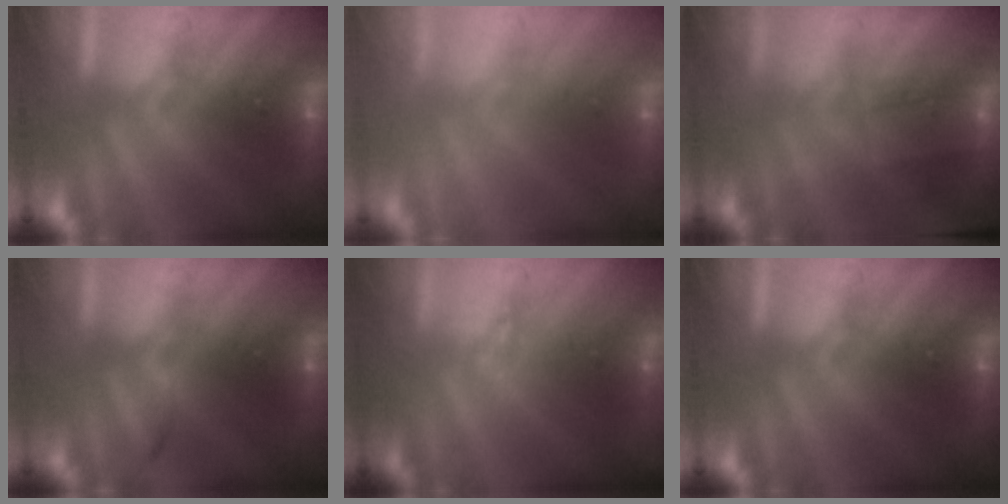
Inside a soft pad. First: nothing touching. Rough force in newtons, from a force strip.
{"total": 8.6}
{"total": 4.5}
{"total": 2.0}
{"total": 1.2}
{"total": 0.0}